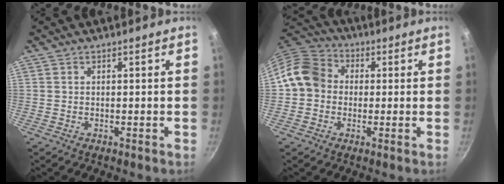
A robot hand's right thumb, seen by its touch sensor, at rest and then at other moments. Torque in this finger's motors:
{"motor_torque": [-0.53, 0.48, -0.12, 0.15, 0.24]}